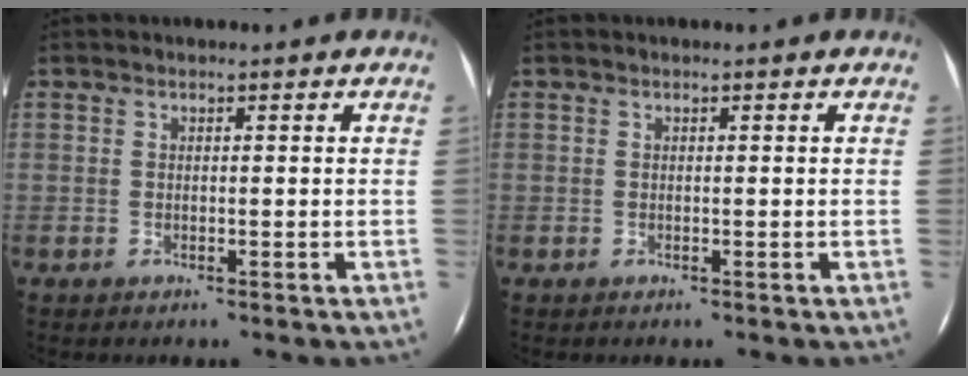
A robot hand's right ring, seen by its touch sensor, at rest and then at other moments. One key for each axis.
{"total": 0.0}